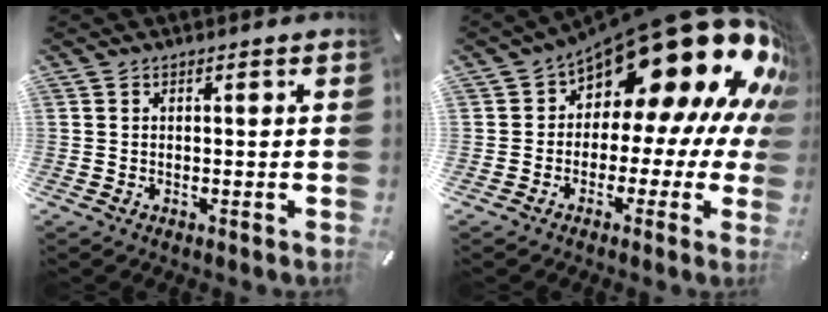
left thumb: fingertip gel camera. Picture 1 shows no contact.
{"total": 24.6, "force": [12.9, 10.9, 18.0], "torque": [-0.274, -0.108, 0.230]}